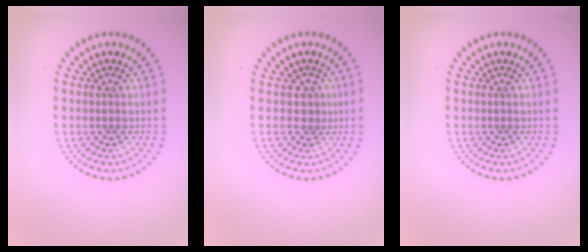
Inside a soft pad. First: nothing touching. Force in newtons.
{"total": 1.4, "press": 1.0, "slide": 1.0}
{"total": 0.0}